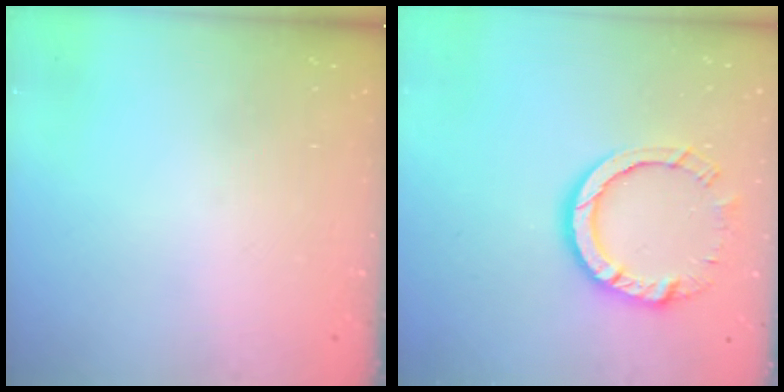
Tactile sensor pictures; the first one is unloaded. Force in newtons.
{"total": 10.8, "press": 10.7, "slide": 1.0}